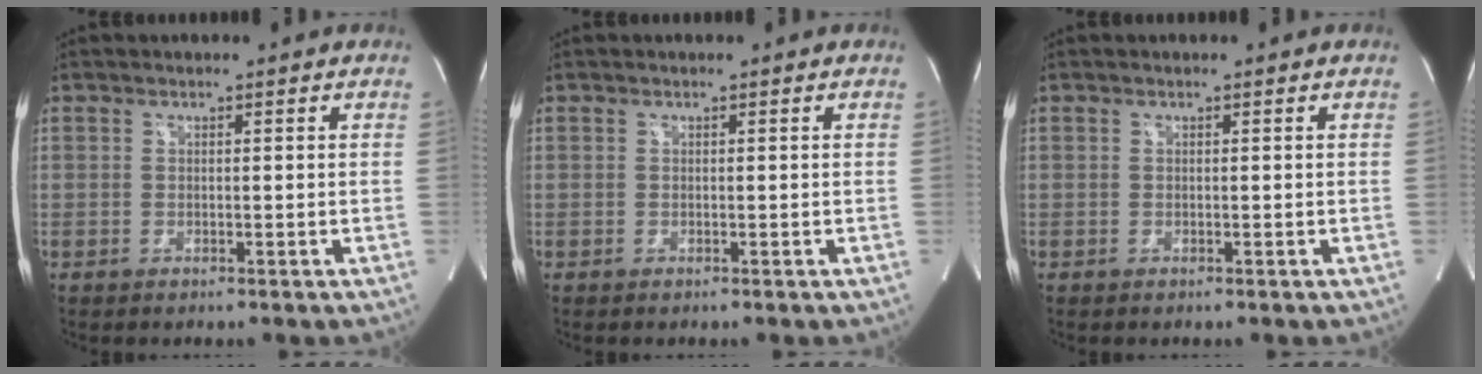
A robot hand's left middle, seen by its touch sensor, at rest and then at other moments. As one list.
[{"total": 0.0}, {"total": 0.0}]